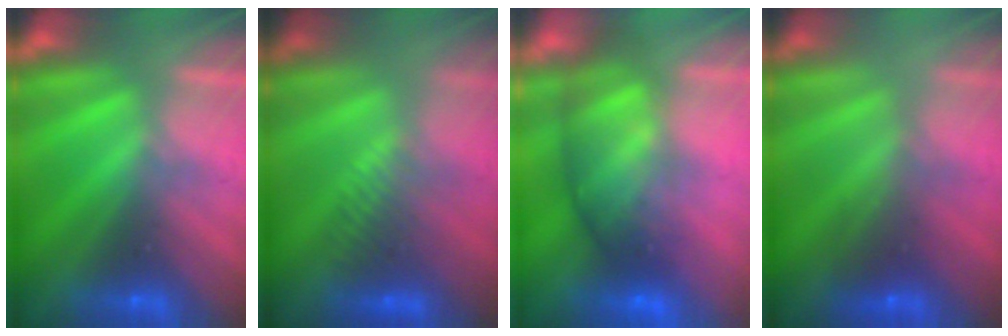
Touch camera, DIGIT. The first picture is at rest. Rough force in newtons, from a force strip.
{"total": 3.4}
{"total": 5.9}
{"total": 2.0}